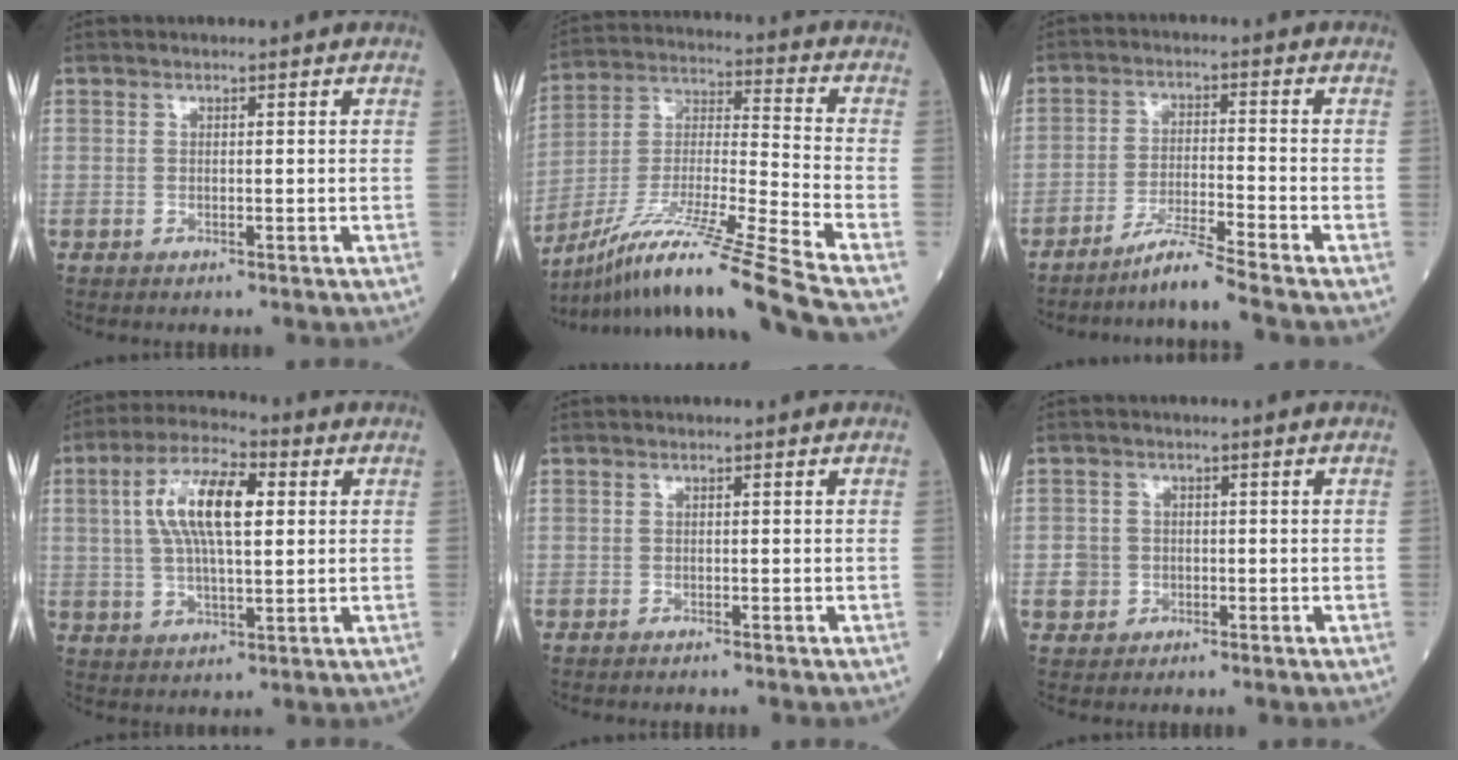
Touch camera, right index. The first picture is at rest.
{"total": 22.7, "force": [-18.2, -2.7, 13.3], "torque": [-0.232, -0.031, -0.326]}
{"total": 5.9, "force": [-5.1, -1.9, 2.2], "torque": [-0.043, -0.024, -0.099]}
{"total": 11.4, "force": [2.4, 3.5, 10.6], "torque": [-0.210, 0.020, 0.043]}
{"total": 0.7, "force": [-0.7, 0.0, 0.3], "torque": [0.001, 0.001, -0.011]}
{"total": 2.7, "force": [-0.7, 2.6, 0.4], "torque": [-0.004, 0.008, -0.010]}